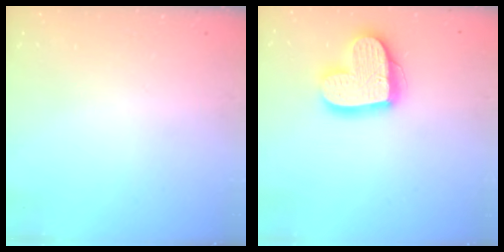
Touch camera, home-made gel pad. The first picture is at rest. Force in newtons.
{"total": 17.7, "press": 17.7, "slide": 1.5}